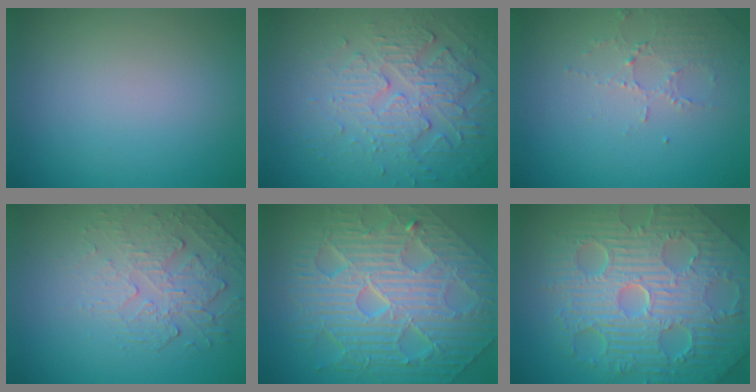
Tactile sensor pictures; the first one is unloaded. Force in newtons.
{"total": 4.3, "press": 3.5, "slide": 2.6}
{"total": 2.1, "press": 2.1, "slide": 0.4}
{"total": 2.4, "press": 1.7, "slide": 1.7}
{"total": 11.4, "press": 7.5, "slide": 8.5}
{"total": 11.5, "press": 7.5, "slide": 8.7}